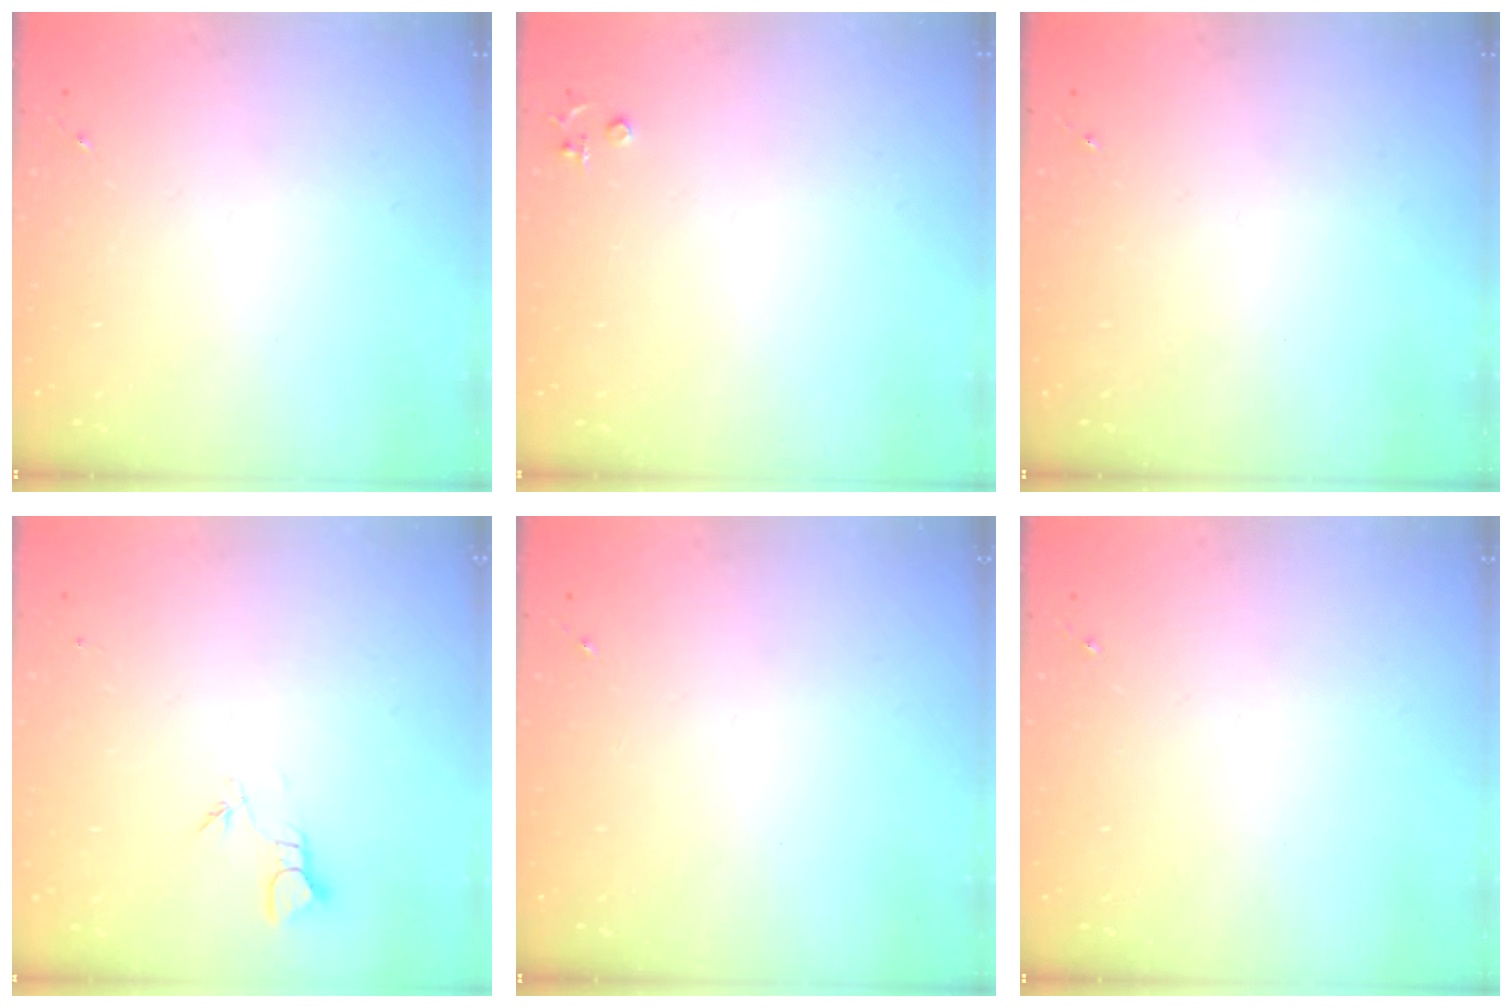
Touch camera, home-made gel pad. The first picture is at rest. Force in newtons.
{"total": 3.9, "press": 3.8, "slide": 0.6}
{"total": 0.0}
{"total": 2.7, "press": 2.7, "slide": 0.3}
{"total": 0.0}
{"total": 0.0}